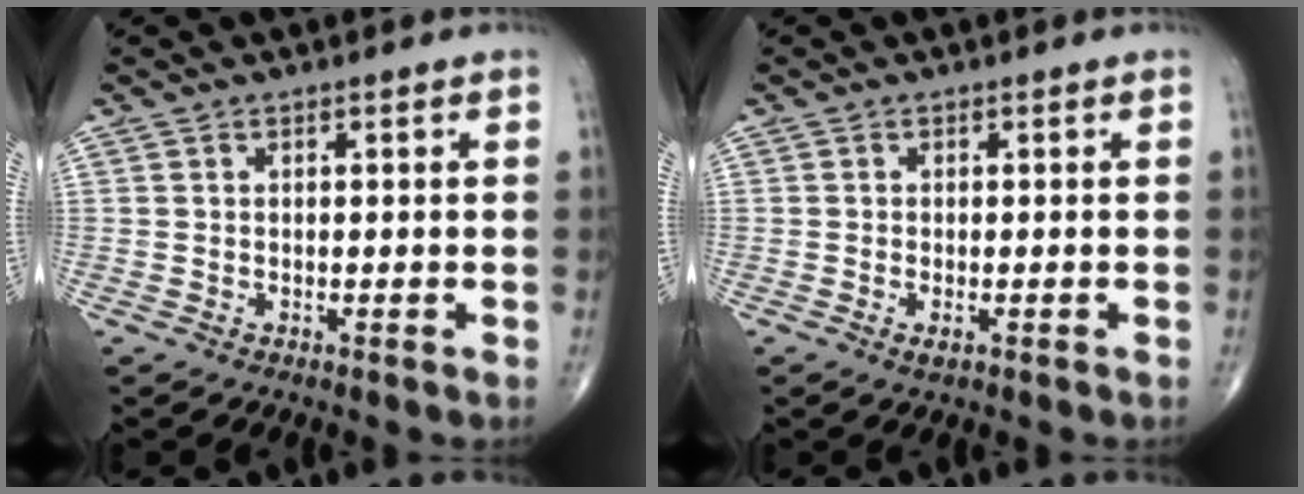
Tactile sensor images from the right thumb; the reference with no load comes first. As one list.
[{"total": 1.2, "force": [-0.6, 0.4, 1.0], "torque": [-0.018, -0.004, -0.009]}]